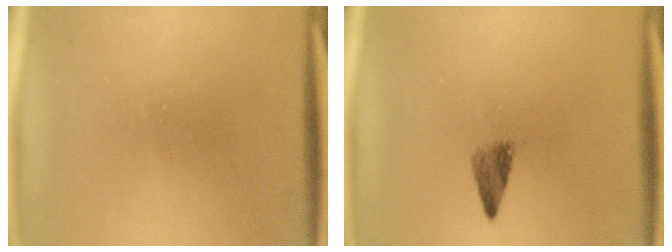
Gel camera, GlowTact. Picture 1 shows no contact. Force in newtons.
{"total": 2.4}